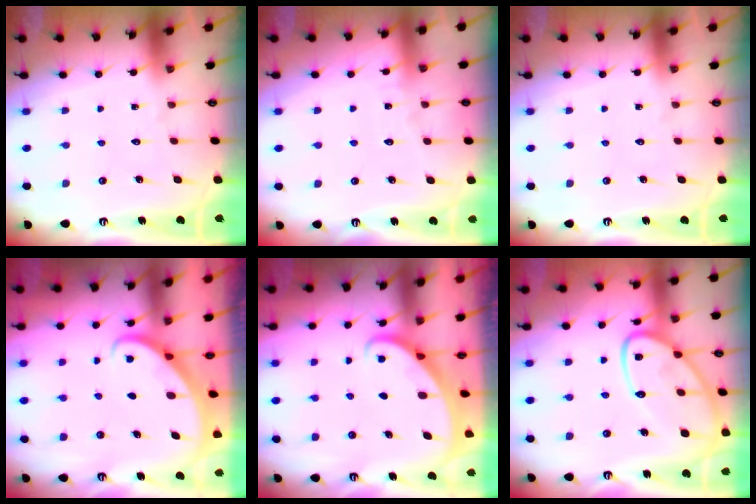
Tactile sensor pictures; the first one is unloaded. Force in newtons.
{"total": 2.5, "press": 2.5, "slide": 0.2}
{"total": 0.0}
{"total": 2.8, "press": 2.8, "slide": 0.2}
{"total": 1.5, "press": 1.5, "slide": 0.0}
{"total": 17.1, "press": 17.0, "slide": 1.5}